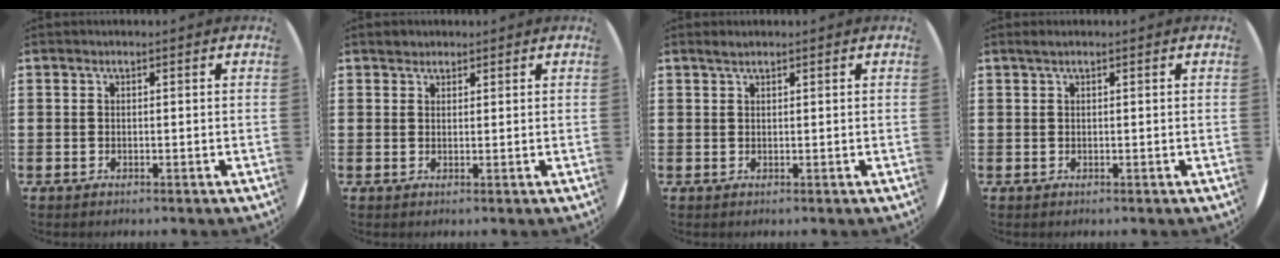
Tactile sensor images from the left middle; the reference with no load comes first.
{"total": 1.4, "force": [1.3, 0.5, -0.1], "torque": [0.008, 0.000, 0.024]}
{"total": 0.9, "force": [0.8, 0.1, 0.4], "torque": [-0.008, 0.002, 0.015]}
{"total": 0.5, "force": [0.3, 0.0, 0.4], "torque": [-0.008, 0.002, 0.006]}